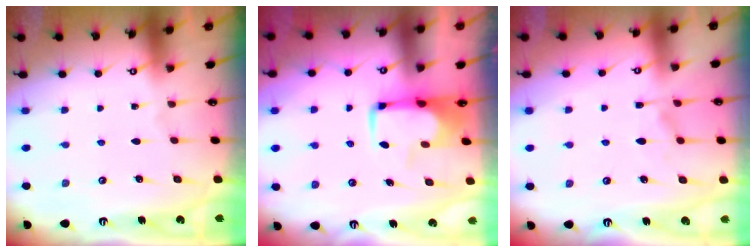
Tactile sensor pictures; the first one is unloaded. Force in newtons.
{"total": 1.2, "press": 1.0, "slide": 0.6}
{"total": 1.6, "press": 1.0, "slide": 1.2}